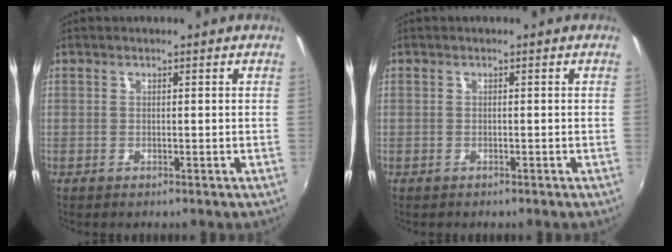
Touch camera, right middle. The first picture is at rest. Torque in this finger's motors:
{"motor_torque": [-0.45, 0.20, -0.05, -0.03]}